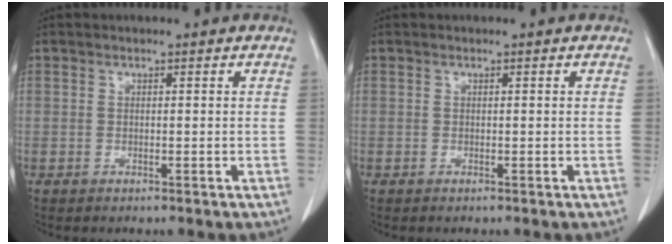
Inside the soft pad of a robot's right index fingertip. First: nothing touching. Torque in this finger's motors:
{"motor_torque": [-0.04, 0.01, 0.02, 0.02]}